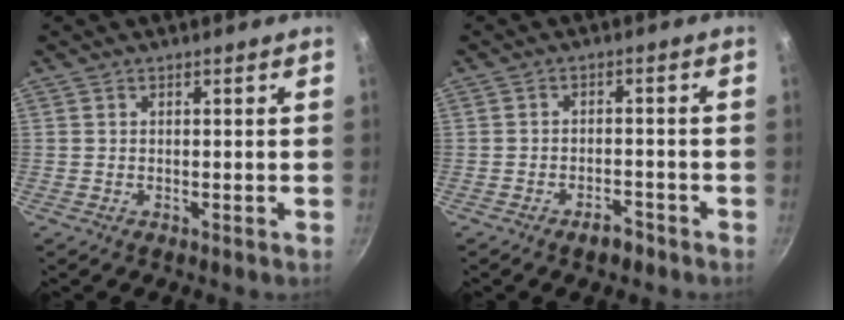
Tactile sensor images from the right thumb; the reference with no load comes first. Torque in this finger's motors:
{"motor_torque": [-0.20, 0.04, -0.10, 0.05, 0.00]}